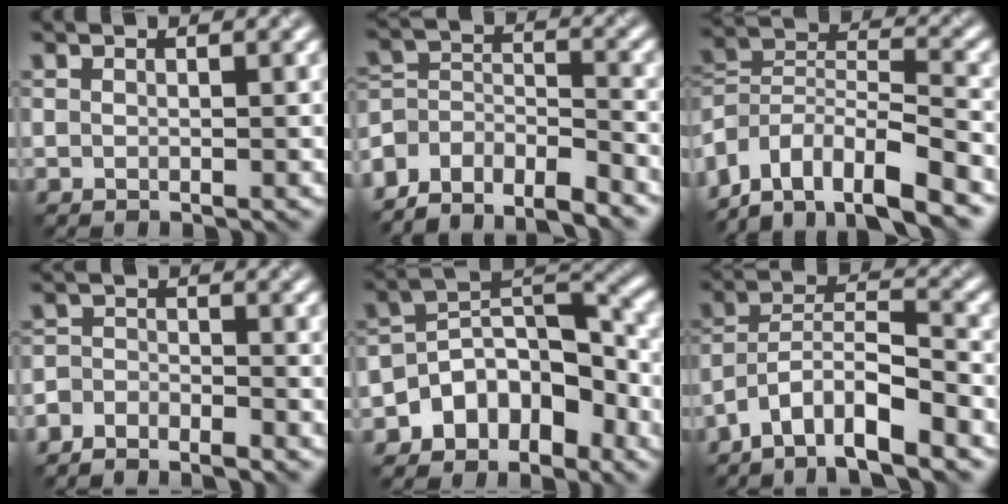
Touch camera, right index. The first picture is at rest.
{"total": 7.9, "force": [-6.8, 3.0, 2.7], "torque": [-0.041, 0.004, -0.113]}
{"total": 9.9, "force": [-6.8, 4.1, 5.9], "torque": [-0.110, 0.013, -0.120]}
{"total": 3.5, "force": [-3.2, 0.9, 0.9], "torque": [-0.012, 0.001, -0.063]}
{"total": 6.0, "force": [-3.2, 3.9, 3.3], "torque": [-0.033, 0.012, -0.069]}
{"total": 8.1, "force": [-5.9, 2.0, 5.1], "torque": [-0.079, 0.015, -0.113]}